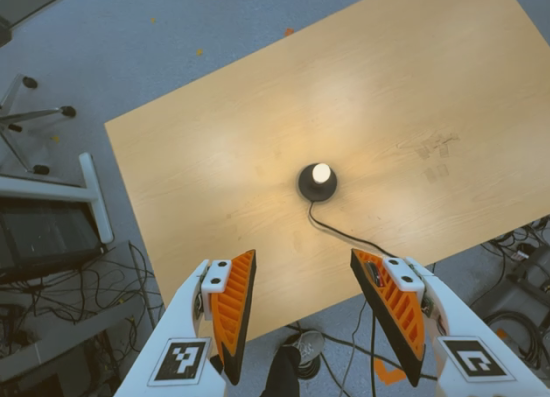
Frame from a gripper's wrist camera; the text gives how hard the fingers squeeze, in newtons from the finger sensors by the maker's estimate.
{"total": 0.0}